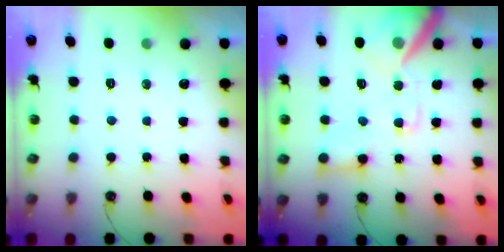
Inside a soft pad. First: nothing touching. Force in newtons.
{"total": 16.7, "press": 16.5, "slide": 2.3}